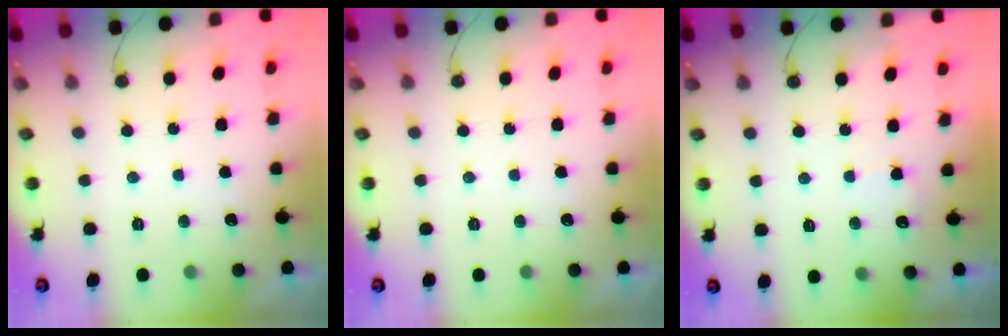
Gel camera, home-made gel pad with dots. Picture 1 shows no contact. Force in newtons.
{"total": 0.0}
{"total": 3.4, "press": 3.4, "slide": 0.3}